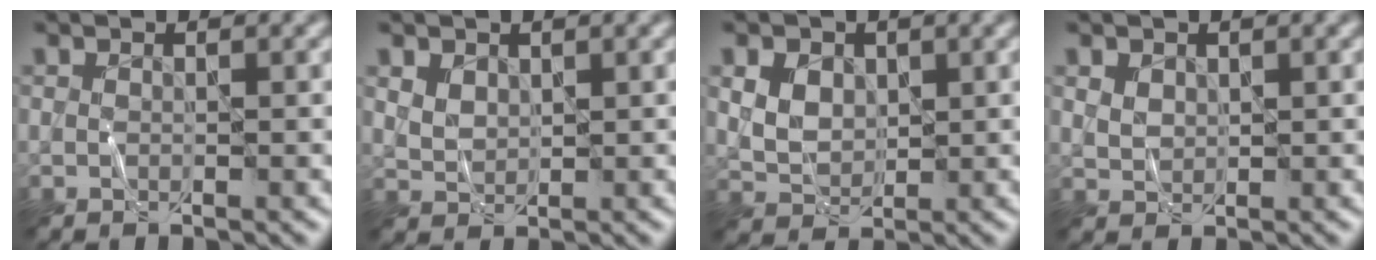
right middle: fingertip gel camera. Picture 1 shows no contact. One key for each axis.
{"total": 1.8, "fx": 1.0, "fy": 1.2, "fz": 0.9, "tx": -0.022, "ty": -0.001, "tz": 0.025}
{"total": 4.9, "fx": 1.8, "fy": 3.7, "fz": 2.6, "tx": -0.058, "ty": 0.015, "tz": 0.030}
{"total": 1.5, "fx": 0.8, "fy": 1.1, "fz": 0.6, "tx": -0.016, "ty": 0.000, "tz": 0.019}